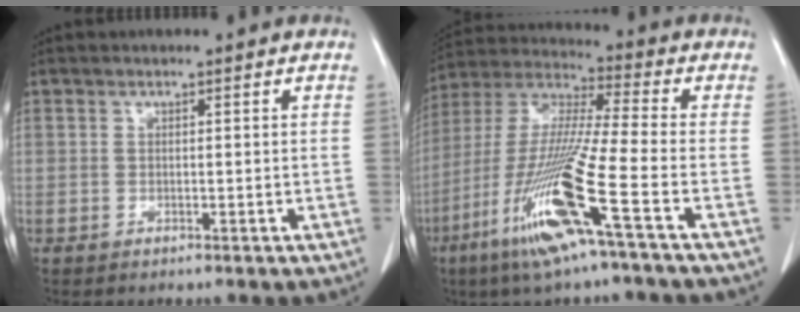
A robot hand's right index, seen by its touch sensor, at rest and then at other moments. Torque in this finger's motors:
{"motor_torque": [1.72, -0.42, 0.56, 0.21]}